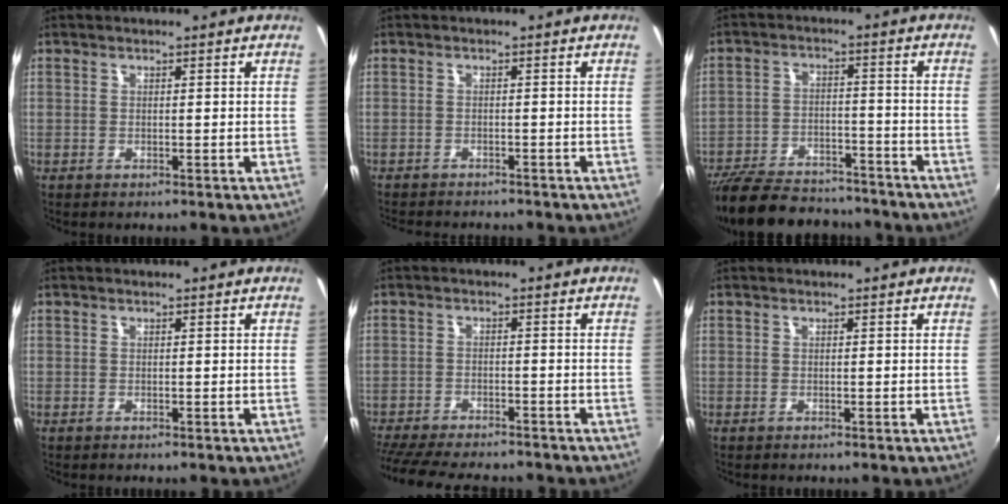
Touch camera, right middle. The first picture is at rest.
{"total": 5.3, "force": [-4.9, 1.1, 1.6], "torque": [-0.044, -0.016, -0.075]}
{"total": 21.2, "force": [-17.8, 7.3, 8.8], "torque": [-0.198, -0.012, -0.264]}
{"total": 0.0}
{"total": 14.0, "force": [-12.3, 3.0, 6.0], "torque": [-0.138, -0.025, -0.193]}
{"total": 0.0}